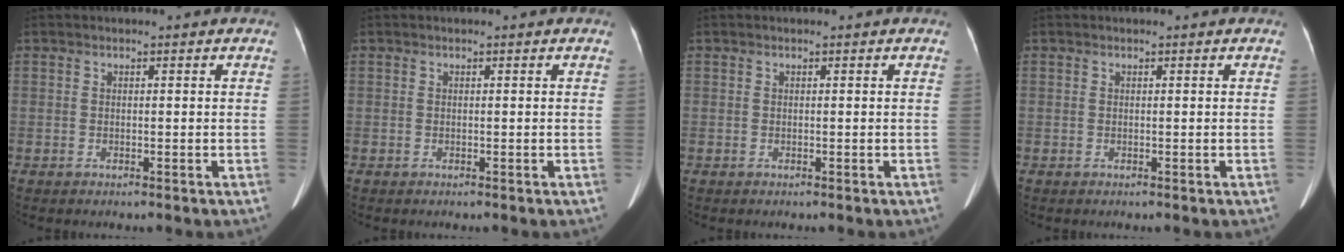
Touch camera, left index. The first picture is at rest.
{"total": 0.0}
{"total": 0.0}
{"total": 0.0}